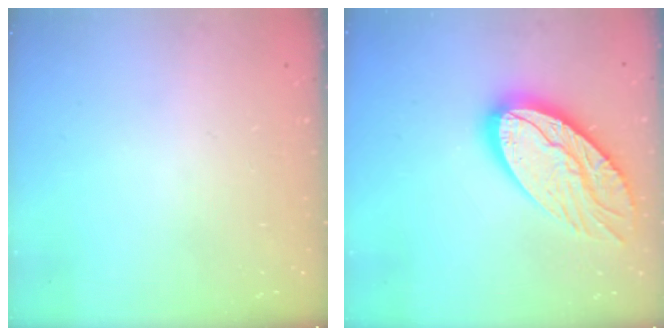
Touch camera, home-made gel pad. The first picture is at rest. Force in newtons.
{"total": 20.5, "press": 20.4, "slide": 1.6}